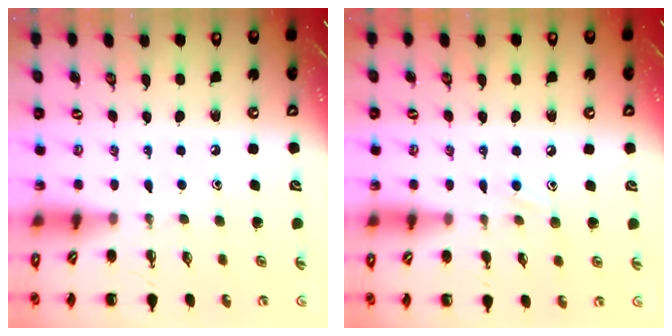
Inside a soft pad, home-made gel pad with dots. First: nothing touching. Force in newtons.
{"total": 6.3, "press": 5.9, "slide": 2.1}